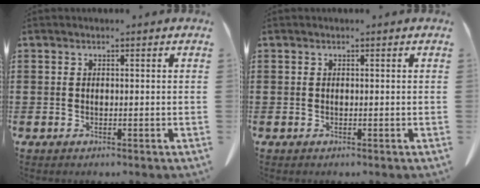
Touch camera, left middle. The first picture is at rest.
{"total": 0.0}